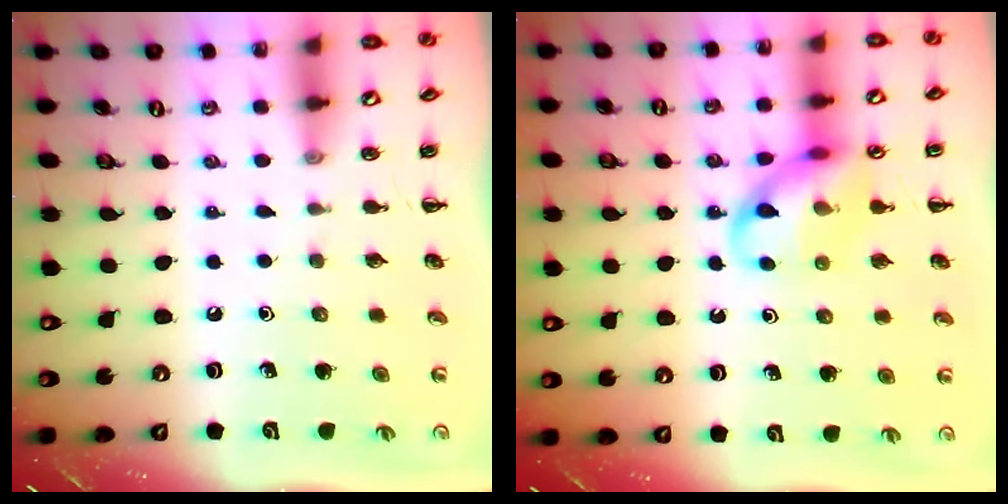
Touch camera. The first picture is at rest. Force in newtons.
{"total": 12.3, "press": 12.1, "slide": 1.6}